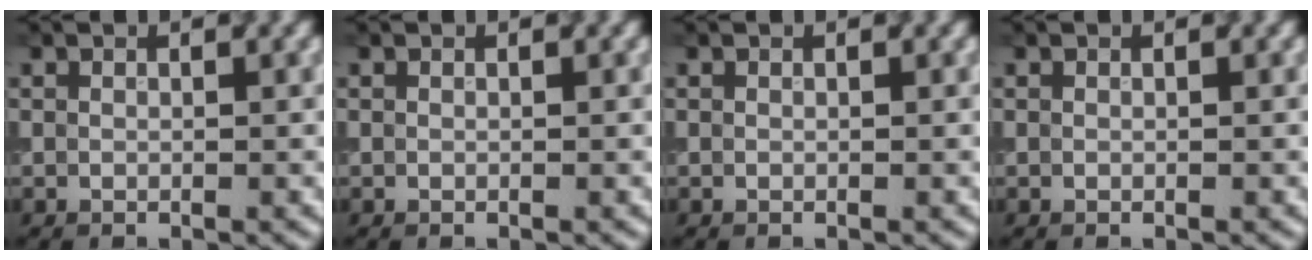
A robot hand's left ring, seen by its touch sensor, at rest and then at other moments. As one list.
[{"total": 0.0}, {"total": 0.0}, {"total": 0.0}]